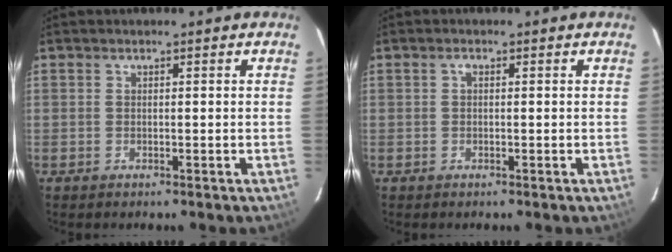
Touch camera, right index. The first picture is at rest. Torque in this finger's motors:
{"motor_torque": [0.28, 0.07, 0.11, 0.02]}